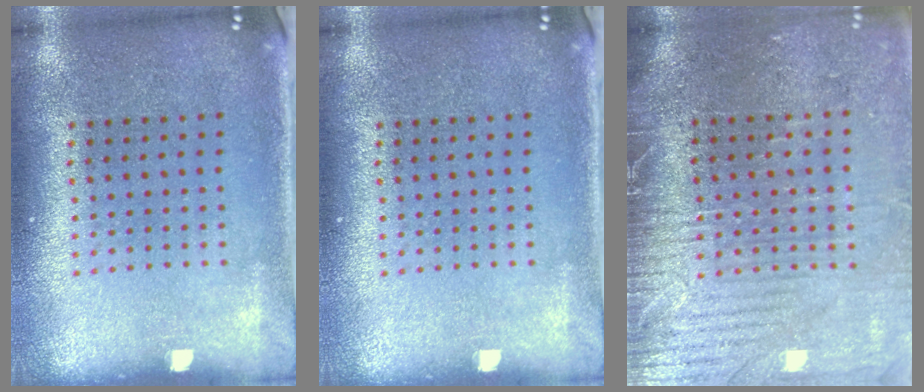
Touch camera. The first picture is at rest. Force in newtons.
{"total": 0.0}
{"total": 3.6, "press": 3.4, "slide": 1.4}